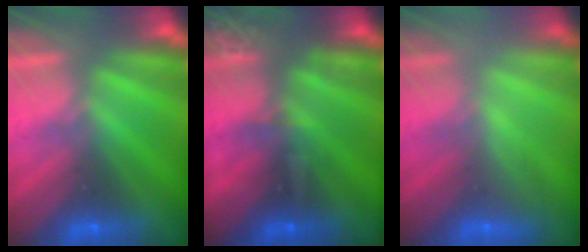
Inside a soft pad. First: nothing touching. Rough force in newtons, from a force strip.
{"total": 3.0}
{"total": 2.2}